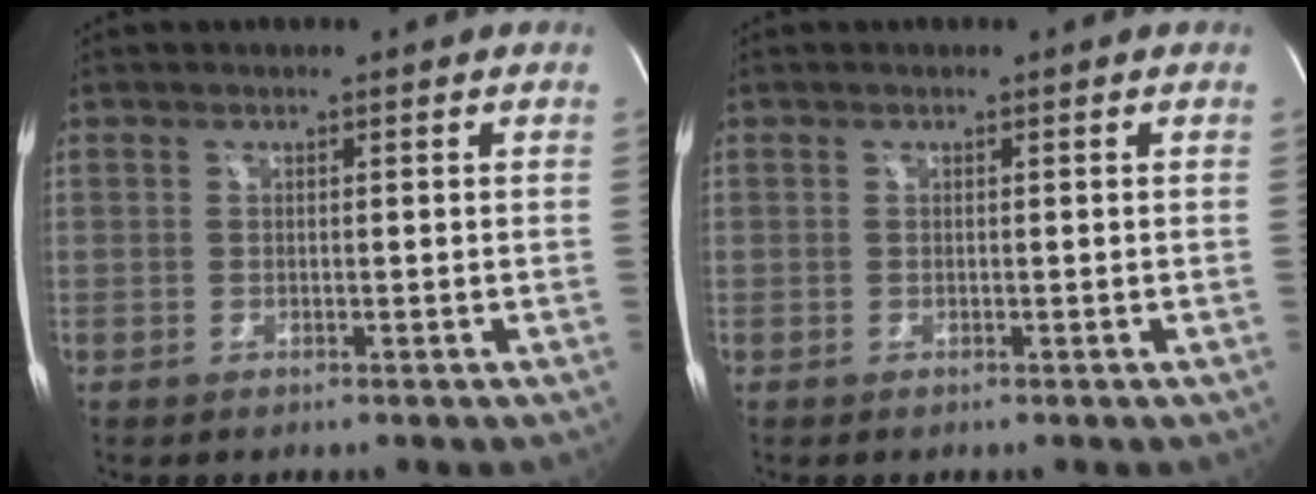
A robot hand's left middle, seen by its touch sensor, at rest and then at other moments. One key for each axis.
{"total": 0.0}